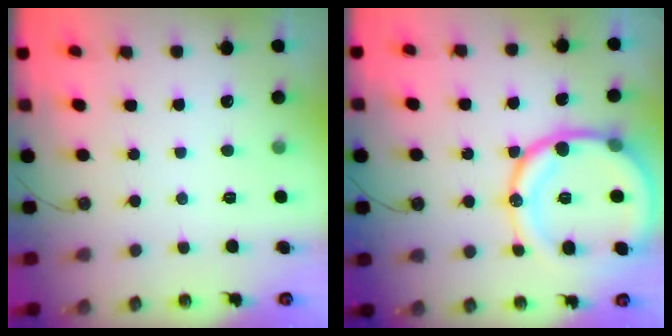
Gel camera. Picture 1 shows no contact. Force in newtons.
{"total": 19.9, "press": 19.8, "slide": 2.3}